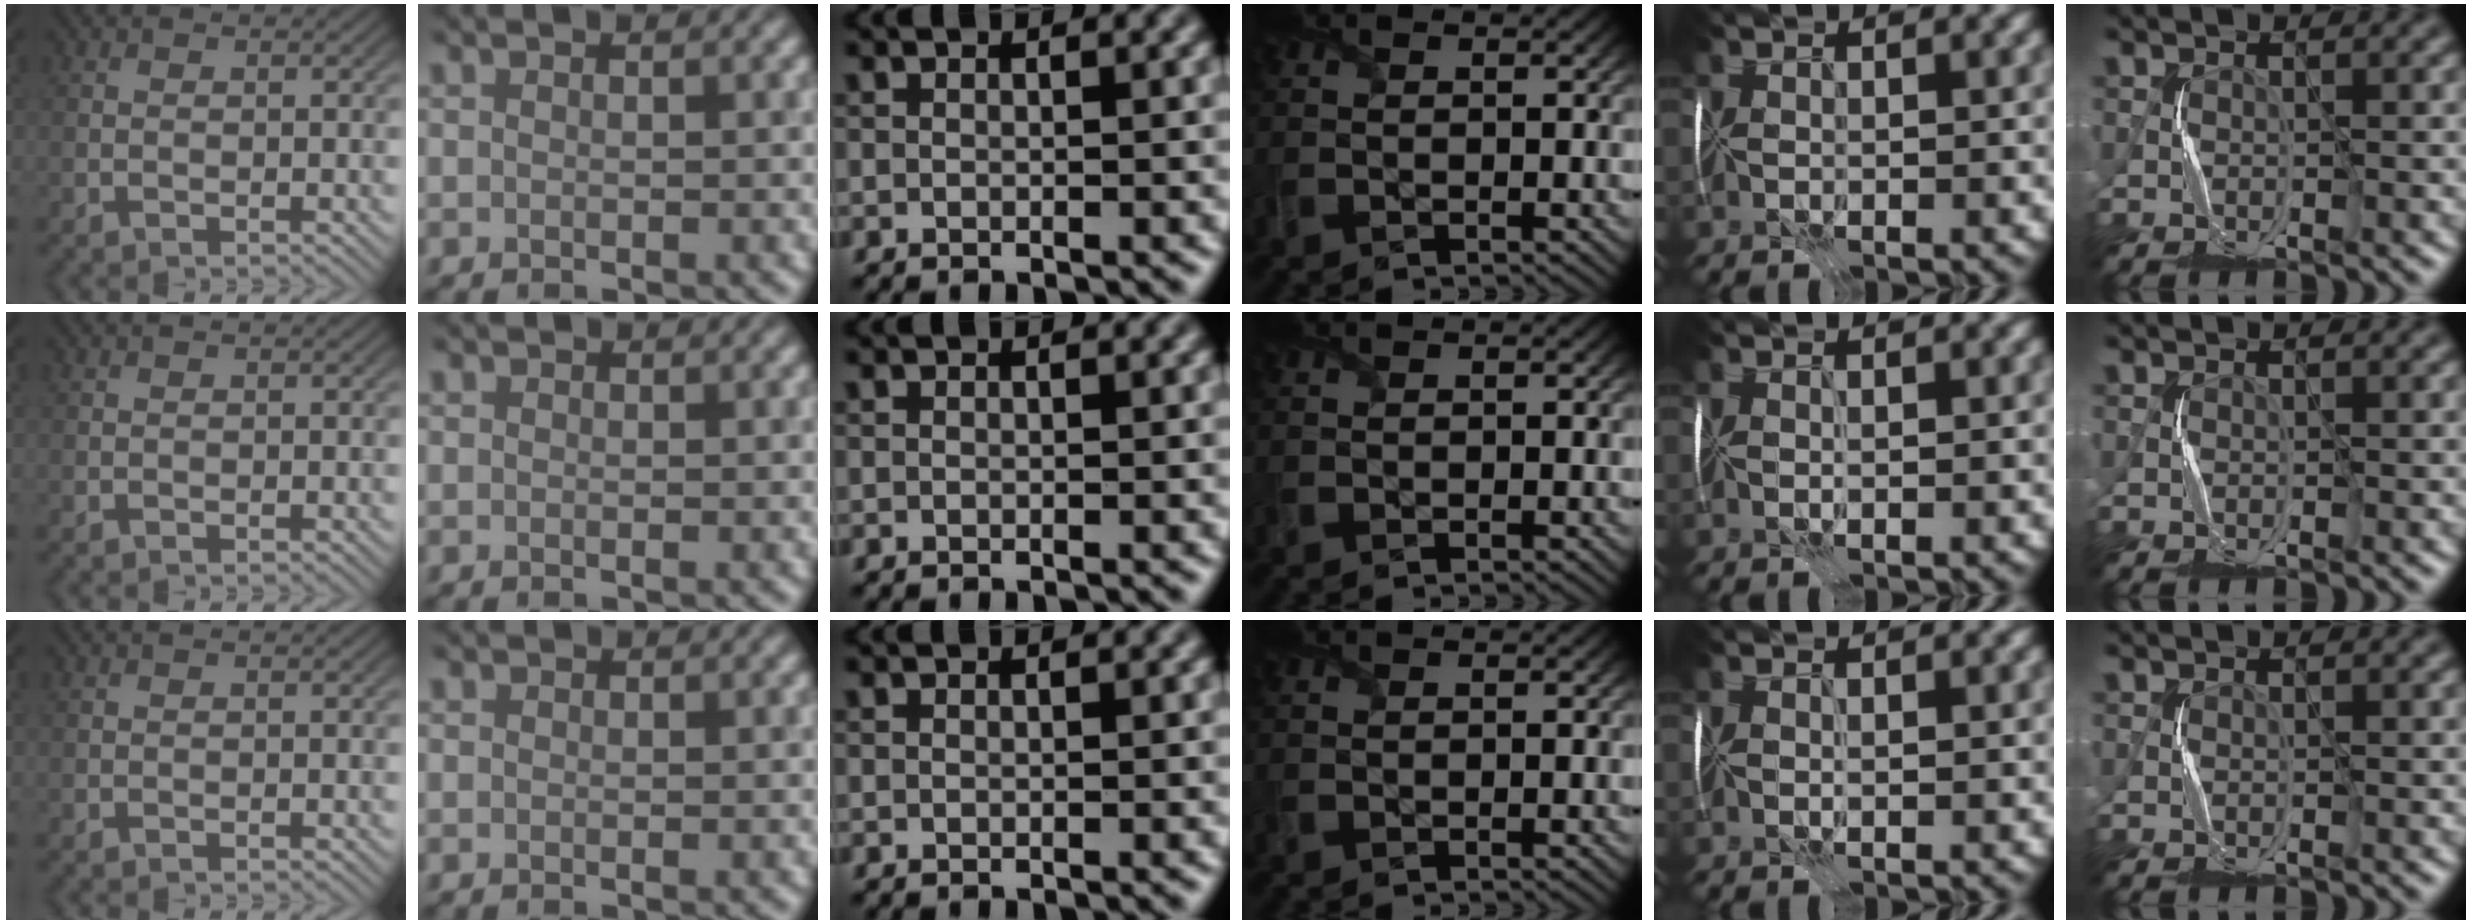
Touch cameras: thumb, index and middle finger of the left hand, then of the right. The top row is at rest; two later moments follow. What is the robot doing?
{"motion": "fold", "object": "plastic wrap"}